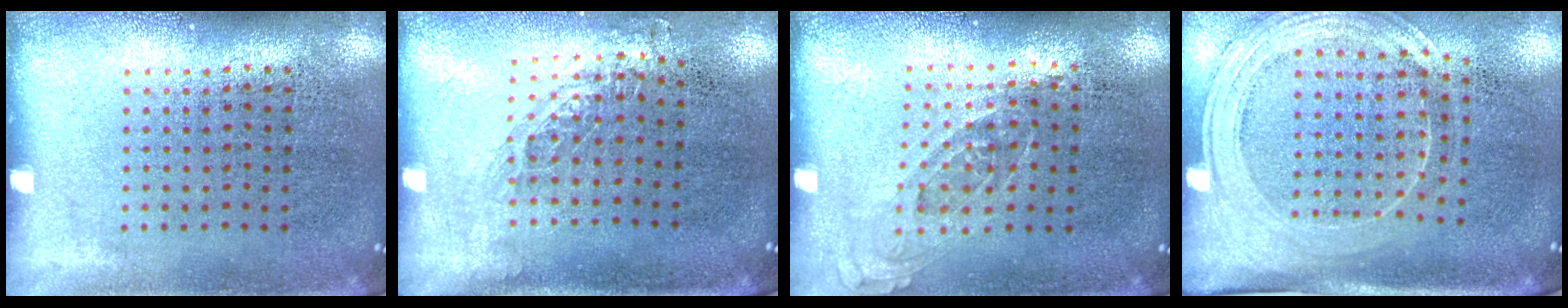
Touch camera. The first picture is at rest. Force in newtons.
{"total": 0.8, "press": 0.8, "slide": 0.2}
{"total": 0.6, "press": 0.6, "slide": 0.3}
{"total": 2.1, "press": 1.8, "slide": 1.1}